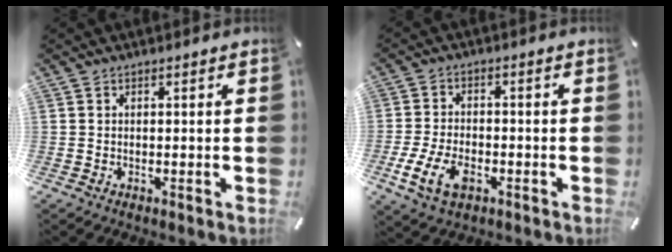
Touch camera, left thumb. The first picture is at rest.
{"total": 8.6, "force": [-3.5, 5.2, 6.0], "torque": [-0.139, 0.004, -0.064]}